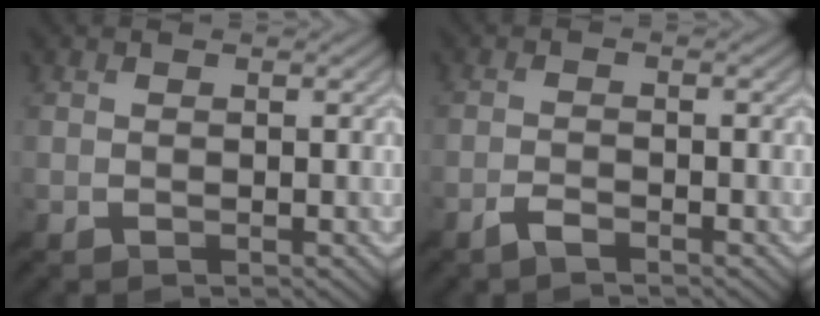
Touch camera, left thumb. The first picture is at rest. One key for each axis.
{"total": 1.7, "fx": -1.3, "fy": 0.3, "fz": 1.0, "tx": -0.023, "ty": 0.003, "tz": -0.033}